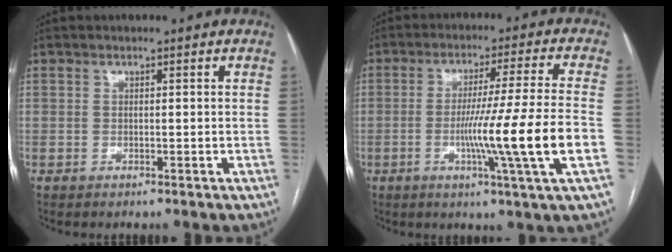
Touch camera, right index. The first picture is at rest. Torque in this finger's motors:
{"motor_torque": [1.82, -0.32, 0.96, 0.21]}